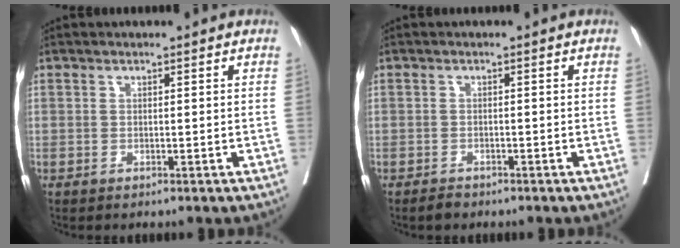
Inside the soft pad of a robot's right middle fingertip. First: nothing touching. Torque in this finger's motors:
{"motor_torque": [0.05, -0.03, -0.01, 0.00]}